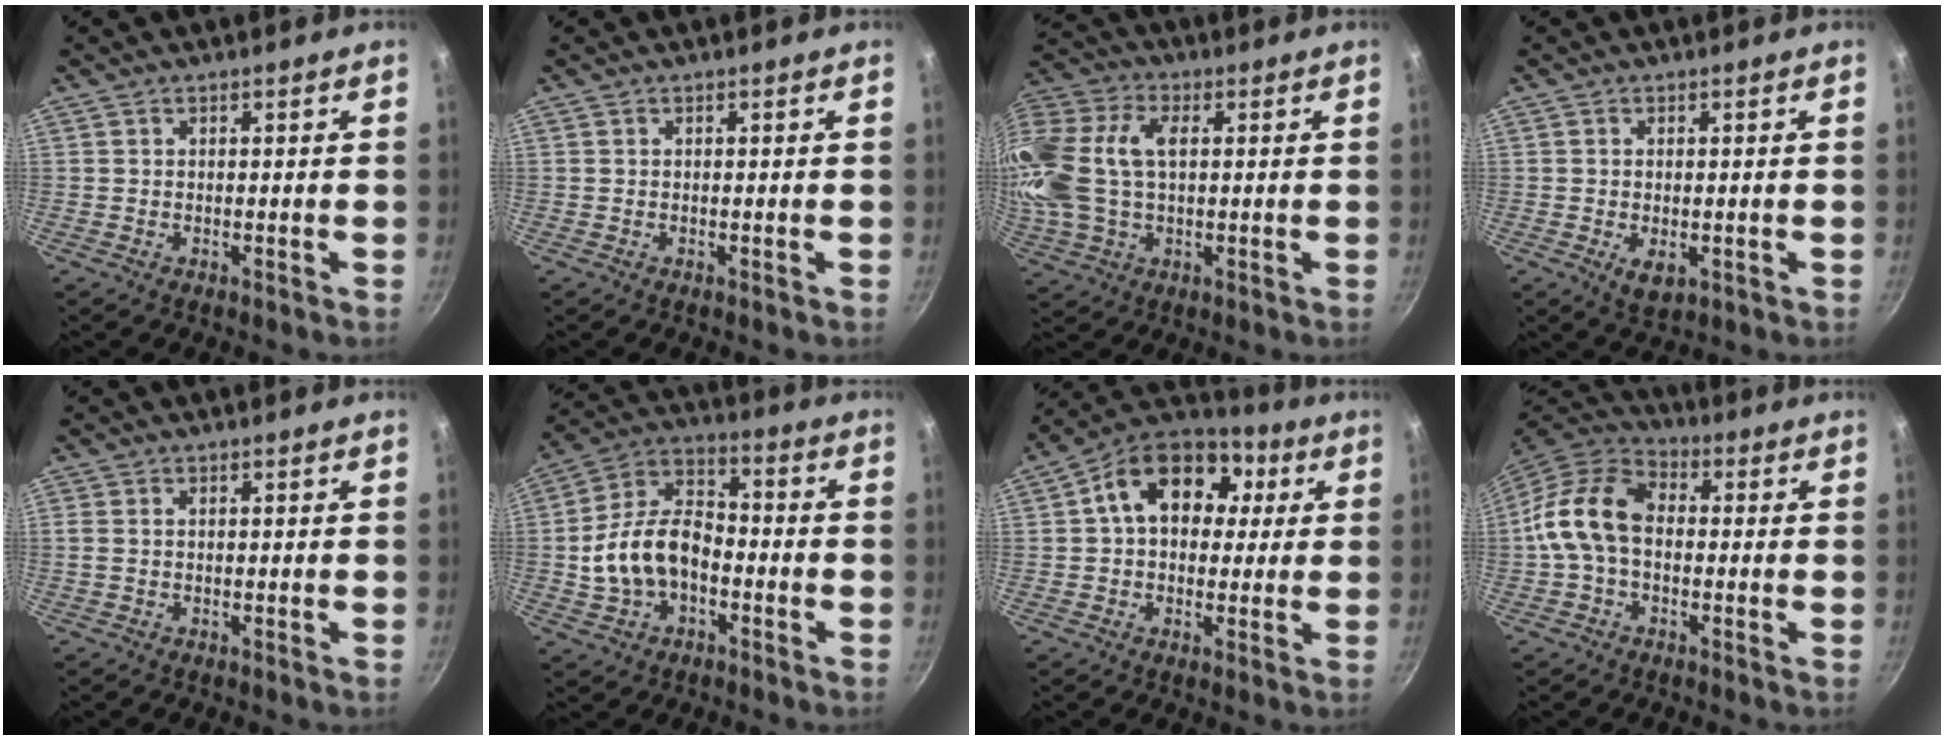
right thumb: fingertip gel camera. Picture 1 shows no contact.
{"total": 0.0}
{"total": 20.9, "force": [2.6, 13.3, 15.9], "torque": [-0.355, 0.032, 0.042]}
{"total": 4.1, "force": [-0.9, 2.3, 3.2], "torque": [-0.053, -0.014, -0.009]}
{"total": 1.3, "force": [0.1, 0.9, 1.0], "torque": [-0.020, 0.002, 0.000]}
{"total": 14.2, "force": [-2.8, 9.3, 10.3], "torque": [-0.166, 0.043, -0.060]}
{"total": 16.4, "force": [3.7, 11.9, 10.7], "torque": [-0.142, 0.025, 0.042]}
{"total": 12.9, "force": [-0.3, 8.9, 9.3], "torque": [-0.158, 0.036, -0.026]}